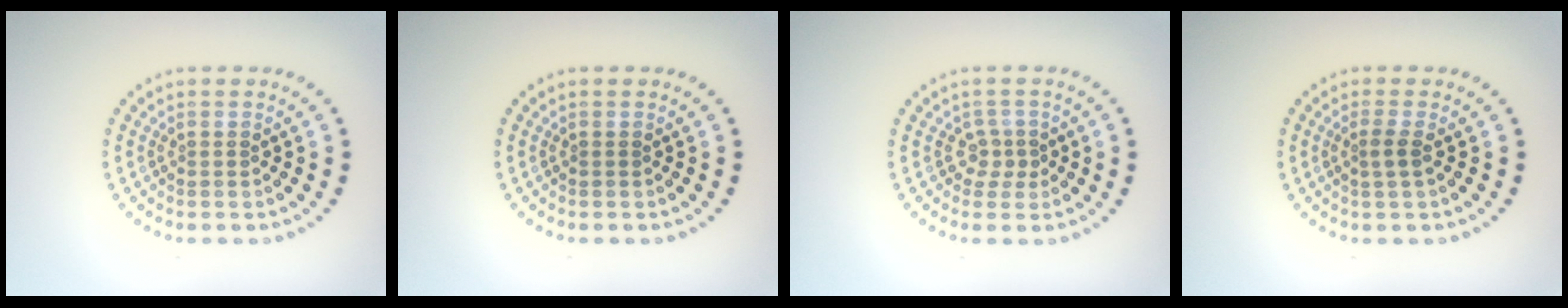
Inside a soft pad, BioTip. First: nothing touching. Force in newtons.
{"total": 0.0}
{"total": 1.8, "press": 1.2, "slide": 1.3}
{"total": 1.2, "press": 1.0, "slide": 0.8}